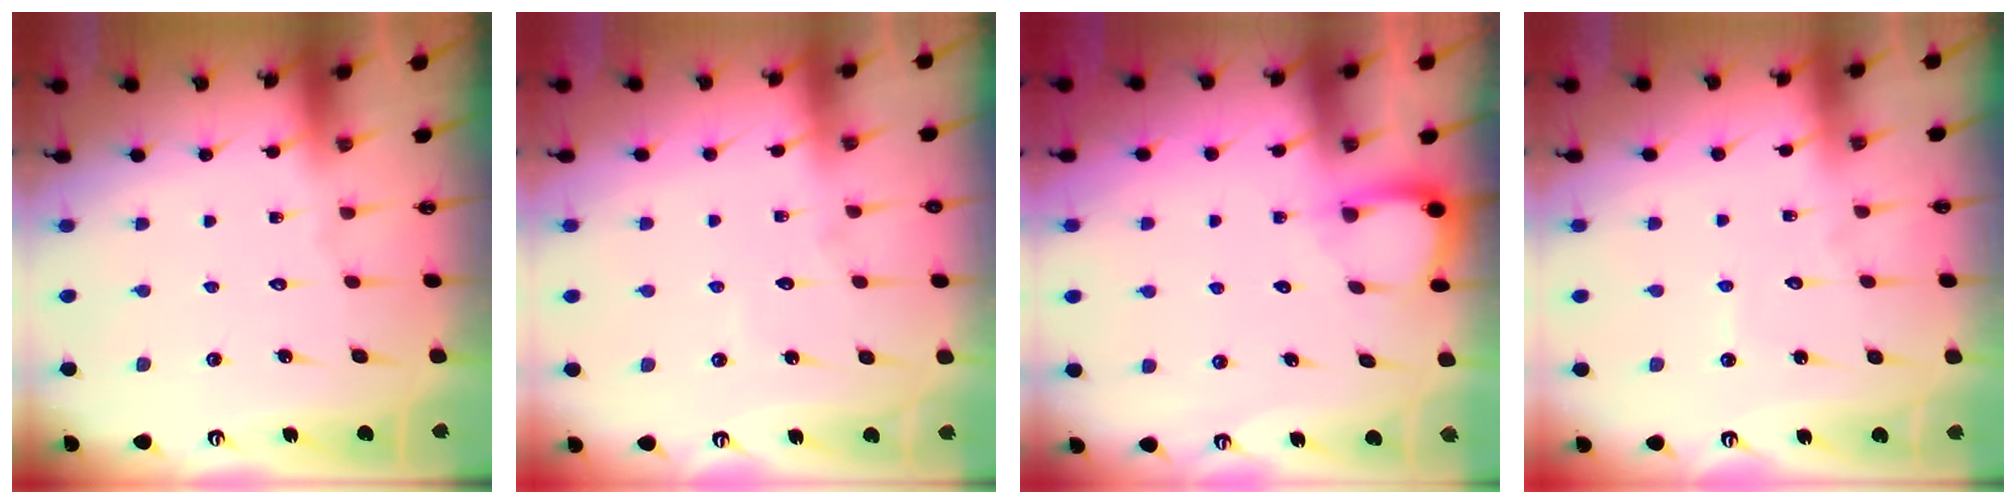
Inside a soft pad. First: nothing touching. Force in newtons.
{"total": 4.3, "press": 4.3, "slide": 0.3}
{"total": 3.6, "press": 3.6, "slide": 0.3}
{"total": 3.2, "press": 3.2, "slide": 0.3}